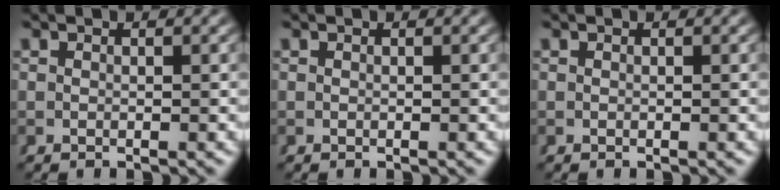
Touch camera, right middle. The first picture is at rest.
{"total": 0.0}
{"total": 1.5, "force": [-0.2, -1.4, -0.4], "torque": [0.019, -0.010, 0.007]}